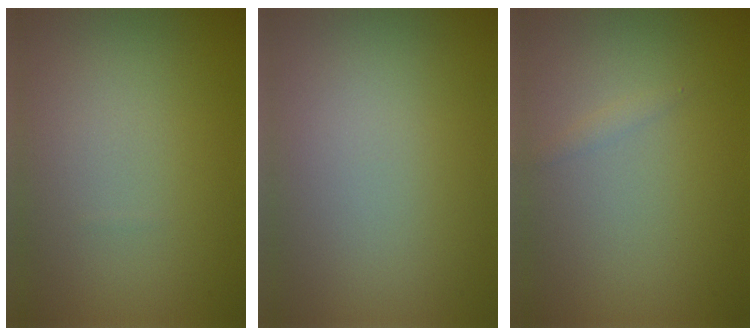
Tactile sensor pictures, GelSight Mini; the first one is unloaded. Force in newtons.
{"total": 0.0}
{"total": 0.6, "press": 0.6, "slide": 0.0}